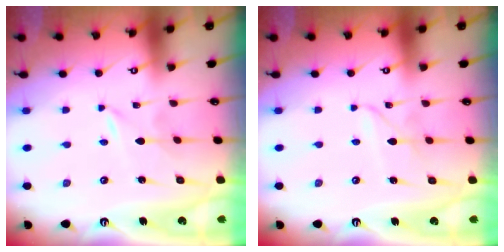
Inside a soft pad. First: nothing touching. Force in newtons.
{"total": 2.5, "press": 2.4, "slide": 0.3}